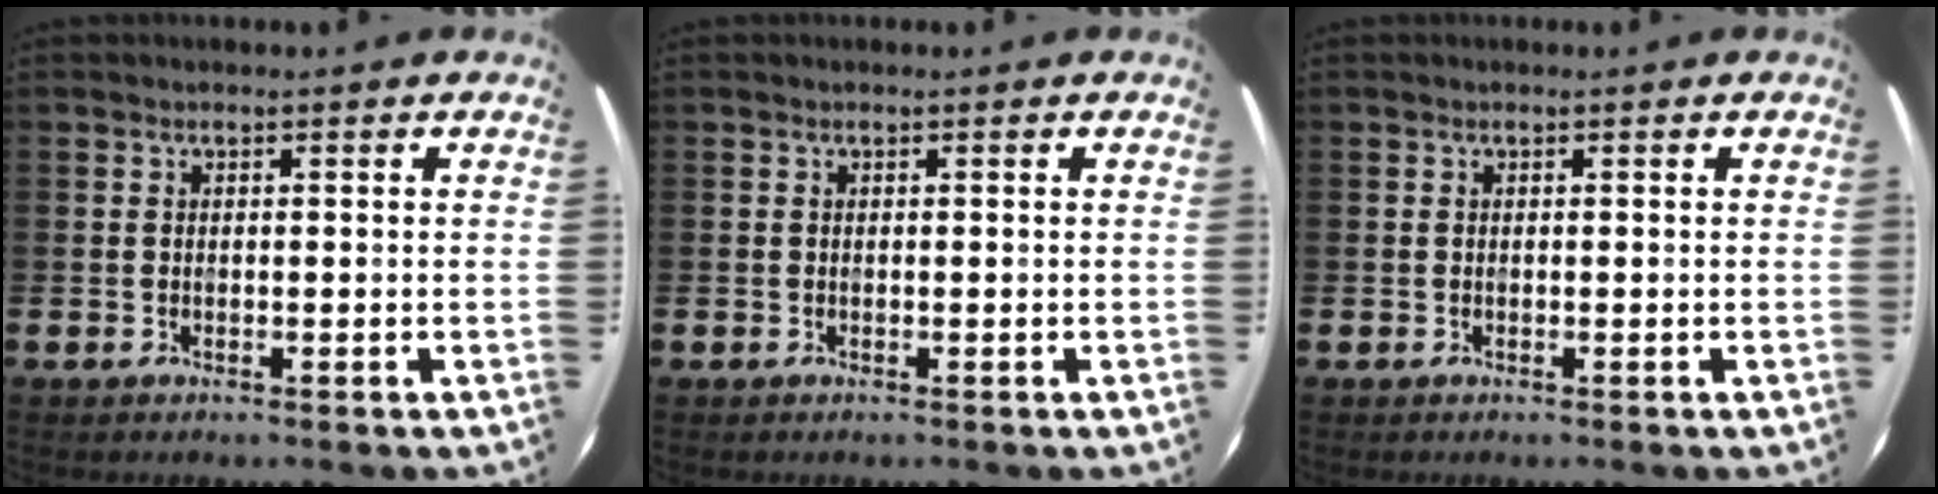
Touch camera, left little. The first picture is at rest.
{"total": 0.0}
{"total": 0.0}